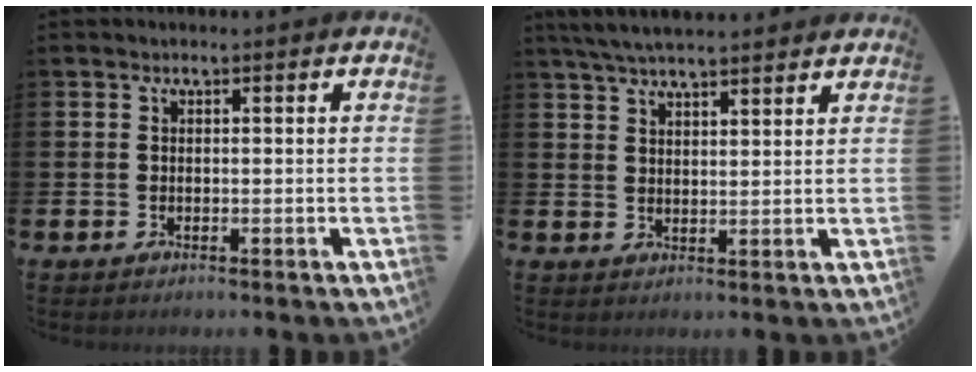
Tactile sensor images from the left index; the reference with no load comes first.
{"total": 5.2, "force": [4.9, 0.6, 1.6], "torque": [-0.046, -0.010, 0.092]}